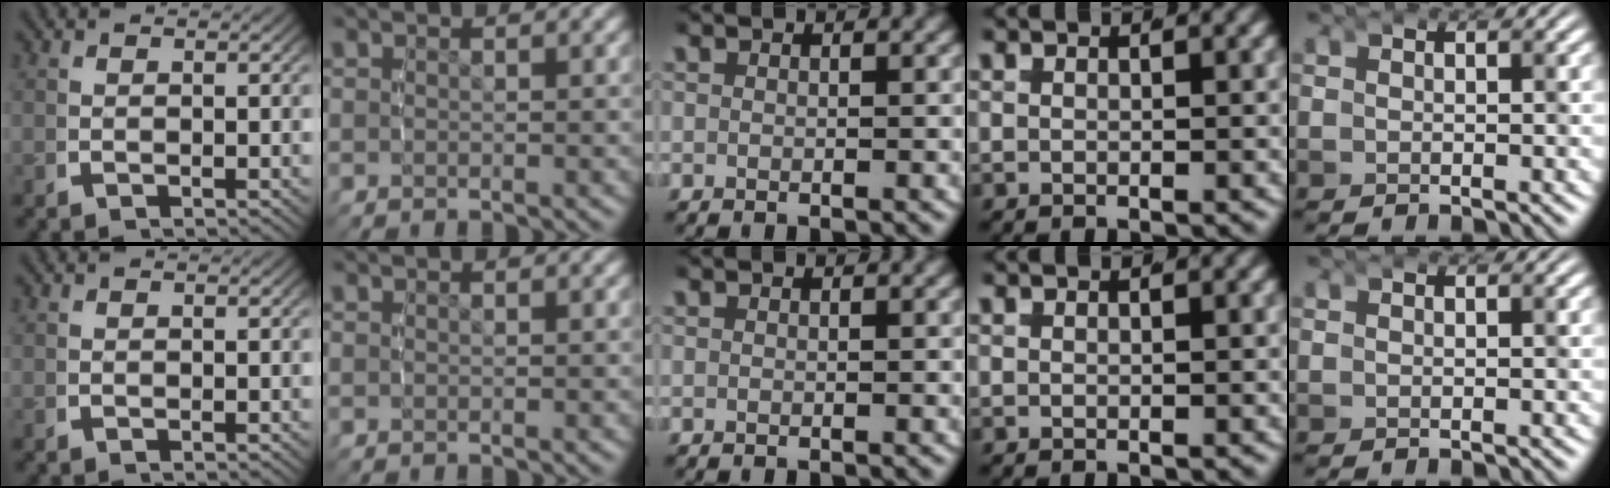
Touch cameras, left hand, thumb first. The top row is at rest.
{}